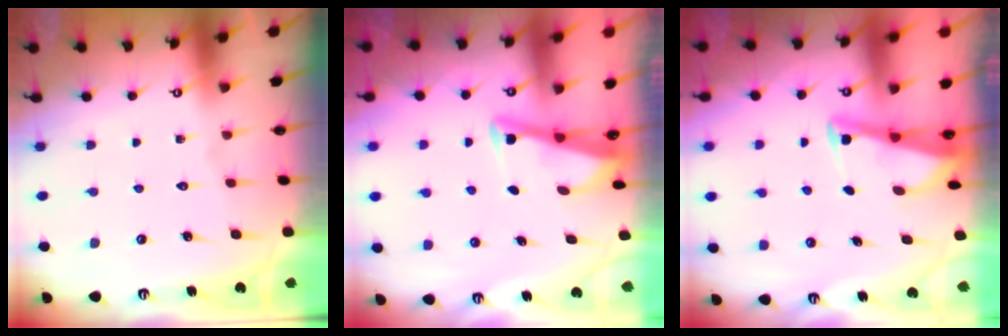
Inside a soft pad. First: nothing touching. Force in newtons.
{"total": 3.4, "press": 3.4, "slide": 0.3}
{"total": 2.7, "press": 2.7, "slide": 0.3}